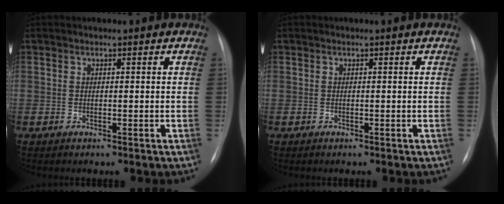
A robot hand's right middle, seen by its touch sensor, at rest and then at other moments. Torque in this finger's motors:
{"motor_torque": [0.46, -0.51, 0.03, 0.01]}